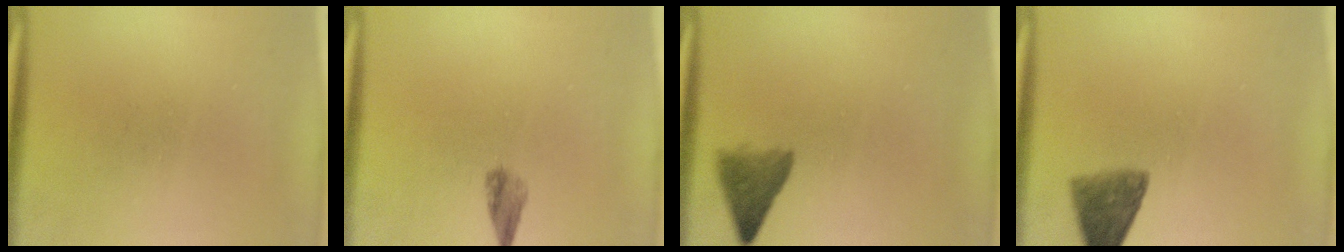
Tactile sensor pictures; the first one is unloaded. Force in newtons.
{"total": 2.0}
{"total": 4.2}
{"total": 5.5}